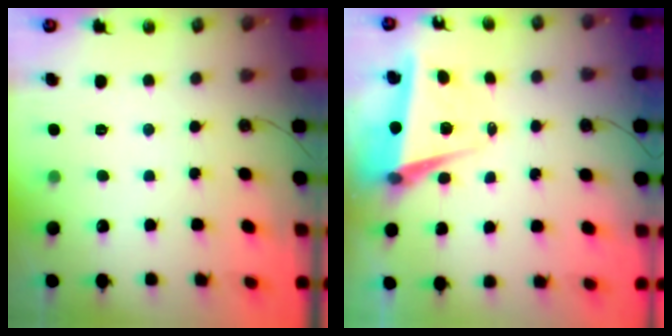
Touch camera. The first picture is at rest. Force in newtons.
{"total": 6.2, "press": 5.0, "slide": 3.7}